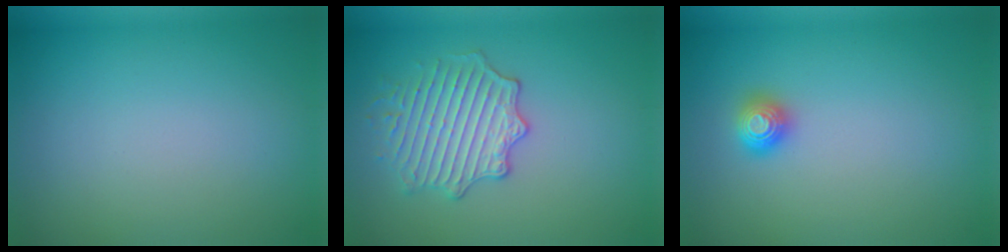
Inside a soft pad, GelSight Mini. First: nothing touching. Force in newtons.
{"total": 3.8, "press": 3.6, "slide": 1.2}
{"total": 1.4, "press": 1.4, "slide": 0.4}